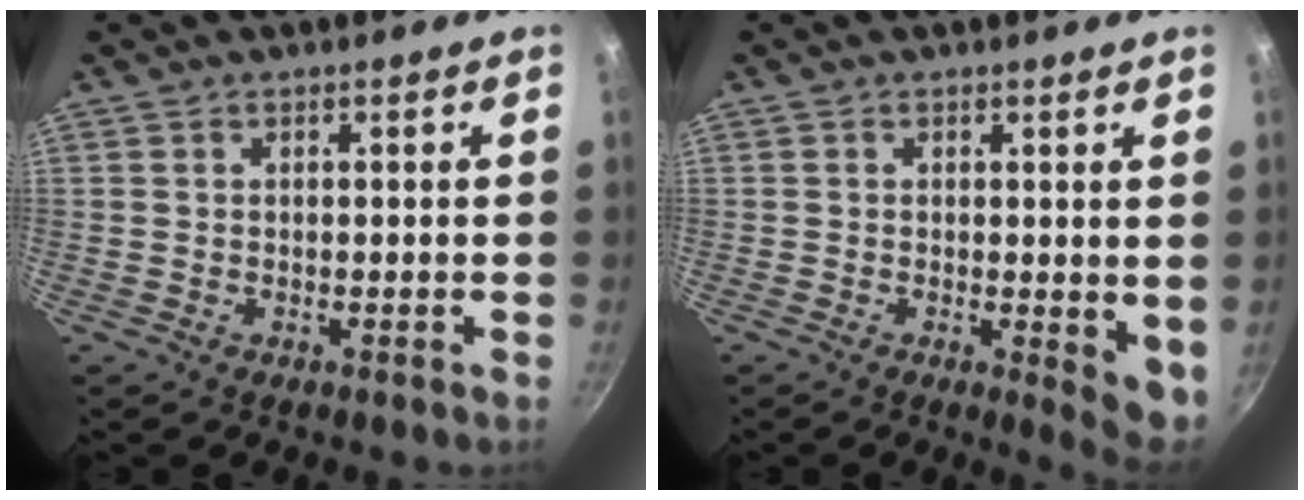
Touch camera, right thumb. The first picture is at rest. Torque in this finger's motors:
{"motor_torque": [-0.13, 0.42, 0.00, -0.13, 0.16]}